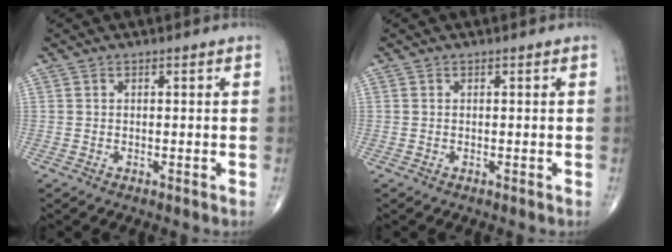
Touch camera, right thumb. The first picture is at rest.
{"total": 0.0}